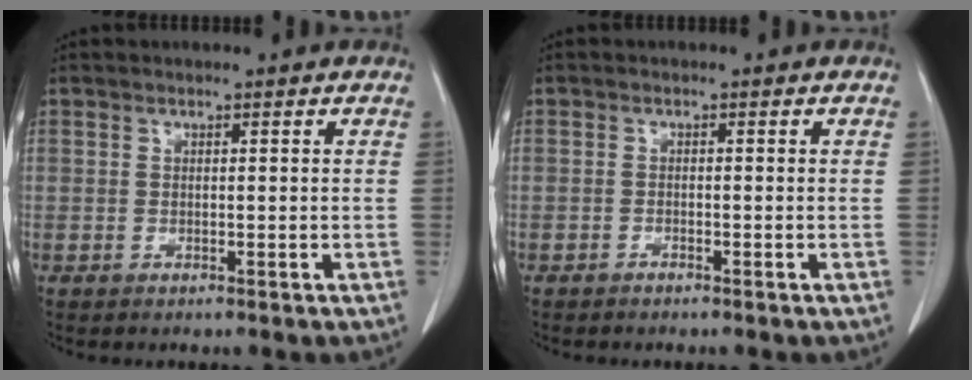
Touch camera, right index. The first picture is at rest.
{"total": 0.6, "force": [-0.5, 0.2, 0.2], "torque": [-0.008, 0.000, -0.010]}